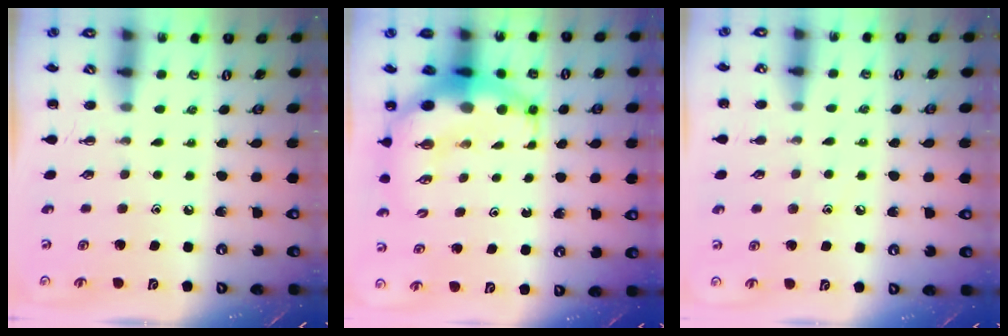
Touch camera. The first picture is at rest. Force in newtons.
{"total": 9.7, "press": 9.5, "slide": 2.2}
{"total": 6.7, "press": 6.4, "slide": 1.8}